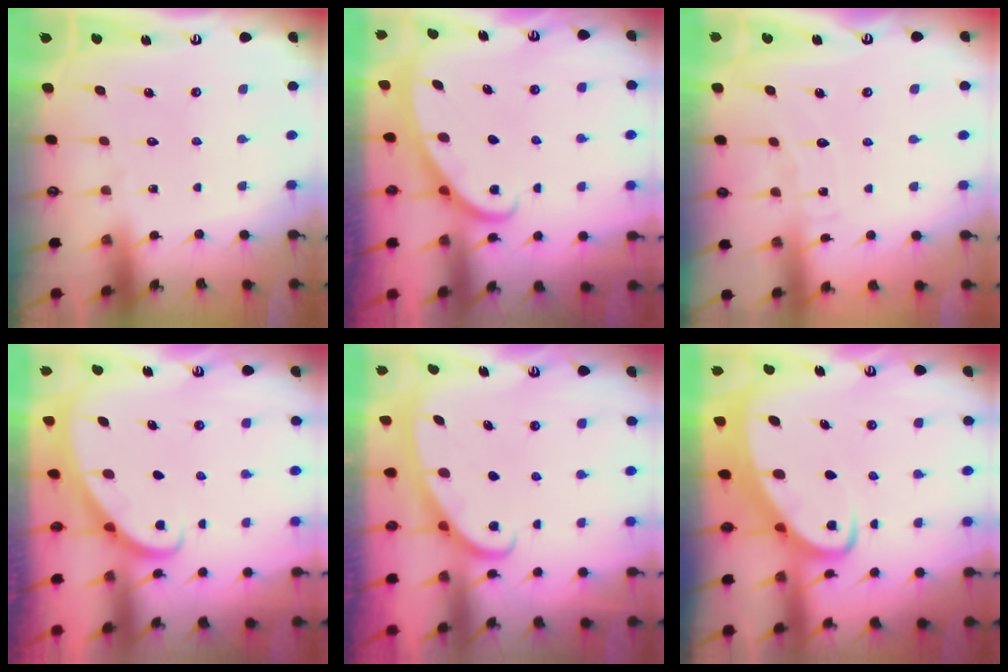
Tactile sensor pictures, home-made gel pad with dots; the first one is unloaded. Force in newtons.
{"total": 2.8, "press": 2.8, "slide": 0.1}
{"total": 5.0, "press": 5.0, "slide": 0.6}
{"total": 2.6, "press": 2.6, "slide": 0.2}
{"total": 2.8, "press": 2.8, "slide": 0.3}
{"total": 4.3, "press": 4.2, "slide": 0.4}